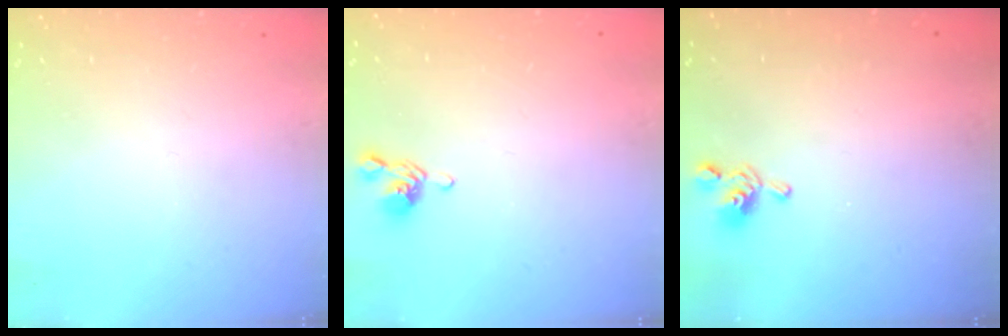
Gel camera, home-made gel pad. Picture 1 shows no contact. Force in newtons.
{"total": 4.2, "press": 4.2, "slide": 0.1}
{"total": 2.8, "press": 2.7, "slide": 0.7}